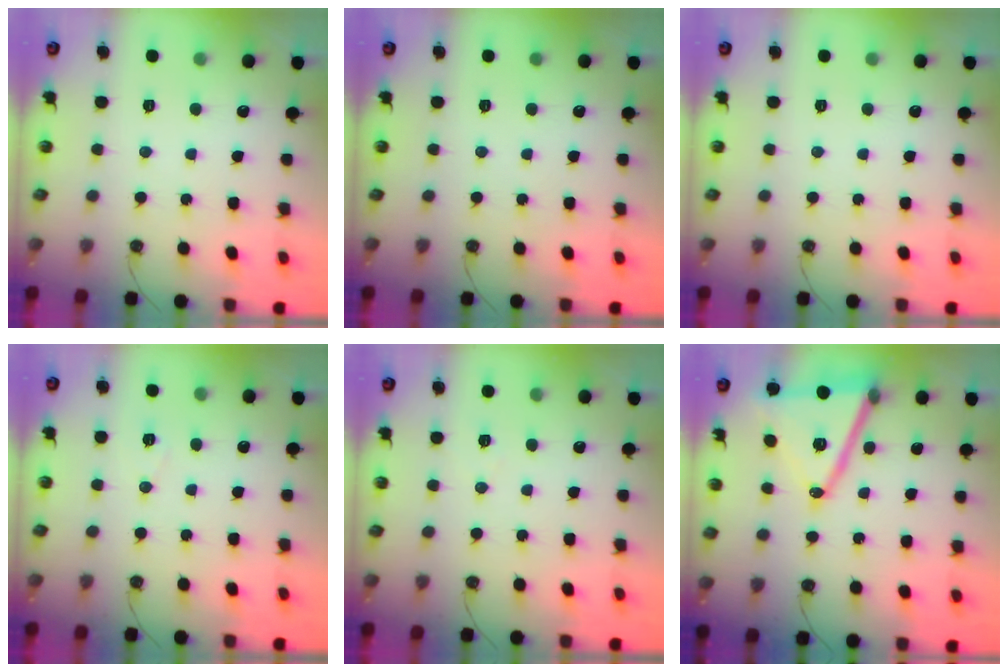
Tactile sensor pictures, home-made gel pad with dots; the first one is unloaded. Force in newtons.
{"total": 0.0}
{"total": 0.0}
{"total": 6.3, "press": 4.4, "slide": 4.5}
{"total": 6.0, "press": 4.4, "slide": 4.2}
{"total": 17.4, "press": 16.9, "slide": 3.8}